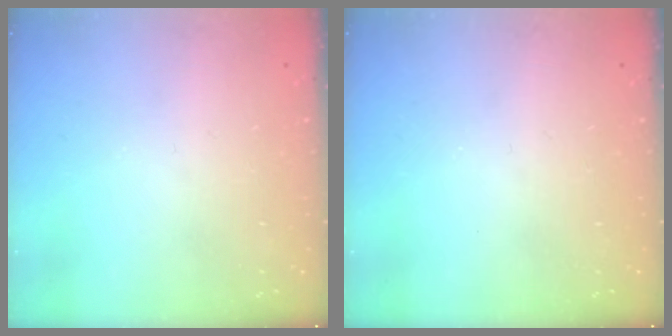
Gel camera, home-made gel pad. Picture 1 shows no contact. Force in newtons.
{"total": 0.0}